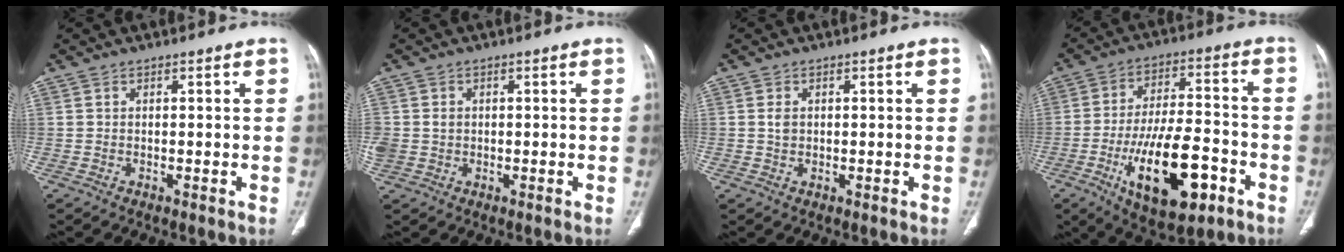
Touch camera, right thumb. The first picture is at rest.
{"total": 3.8, "force": [0.1, 3.3, 2.0], "torque": [-0.049, 0.008, 0.011]}
{"total": 1.4, "force": [0.2, 1.1, 1.0], "torque": [-0.018, -0.001, 0.005]}
{"total": 18.8, "force": [-7.5, 7.9, 15.4], "torque": [-0.245, 0.029, -0.111]}